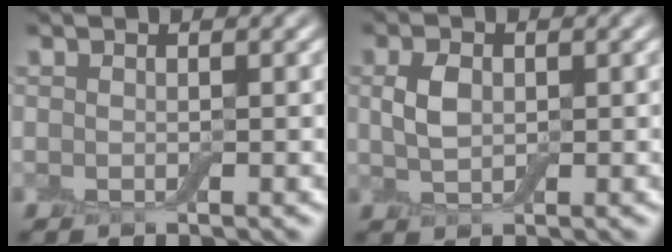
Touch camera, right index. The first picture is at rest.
{"total": 1.9, "force": [0.6, 1.3, 1.3], "torque": [-0.037, 0.007, 0.009]}